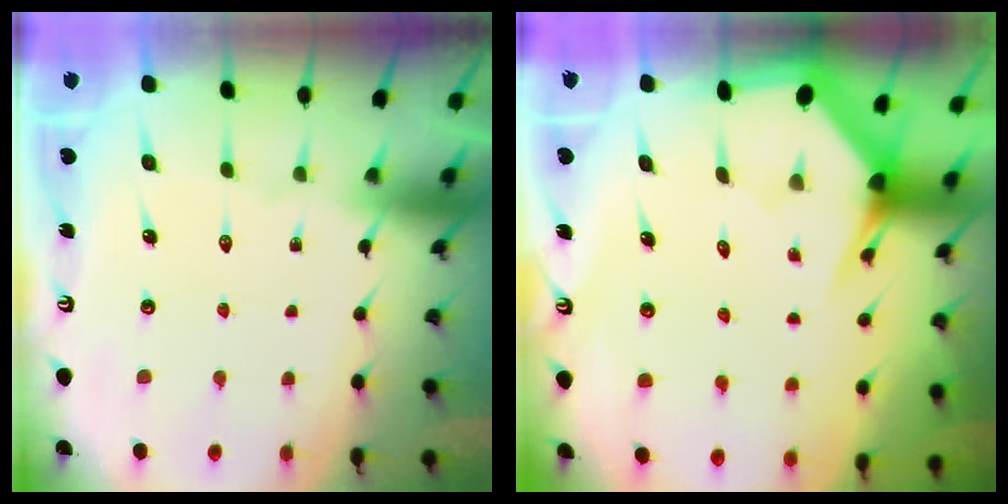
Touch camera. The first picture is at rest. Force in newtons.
{"total": 3.5, "press": 3.5, "slide": 0.0}